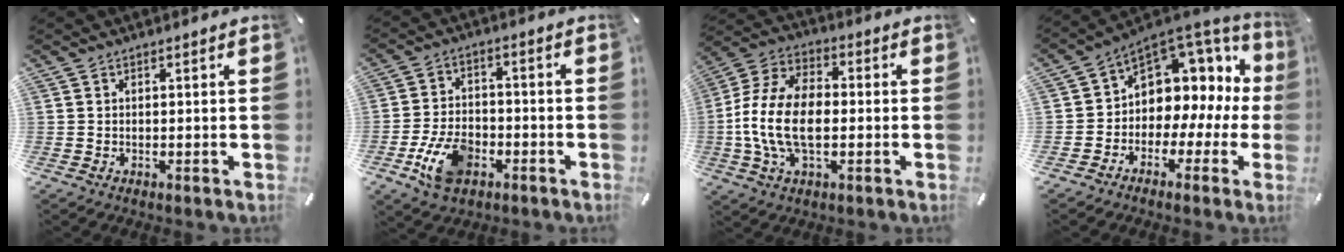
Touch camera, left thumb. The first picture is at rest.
{"total": 10.5, "force": [-4.6, 6.7, 6.6], "torque": [-0.136, 0.011, -0.083]}
{"total": 14.1, "force": [-2.7, 8.3, 11.2], "torque": [-0.248, 0.000, -0.050]}
{"total": 8.3, "force": [2.8, 7.1, 3.2], "torque": [-0.049, -0.047, 0.049]}